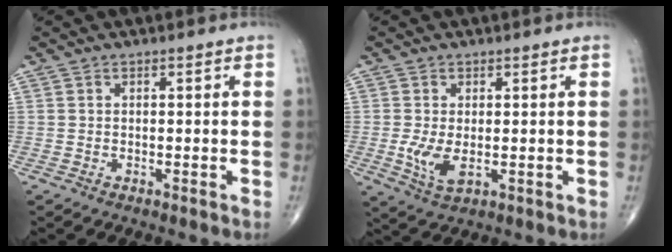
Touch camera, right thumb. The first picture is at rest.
{"total": 5.1, "force": [-0.4, 2.6, 4.4], "torque": [-0.092, -0.015, -0.001]}